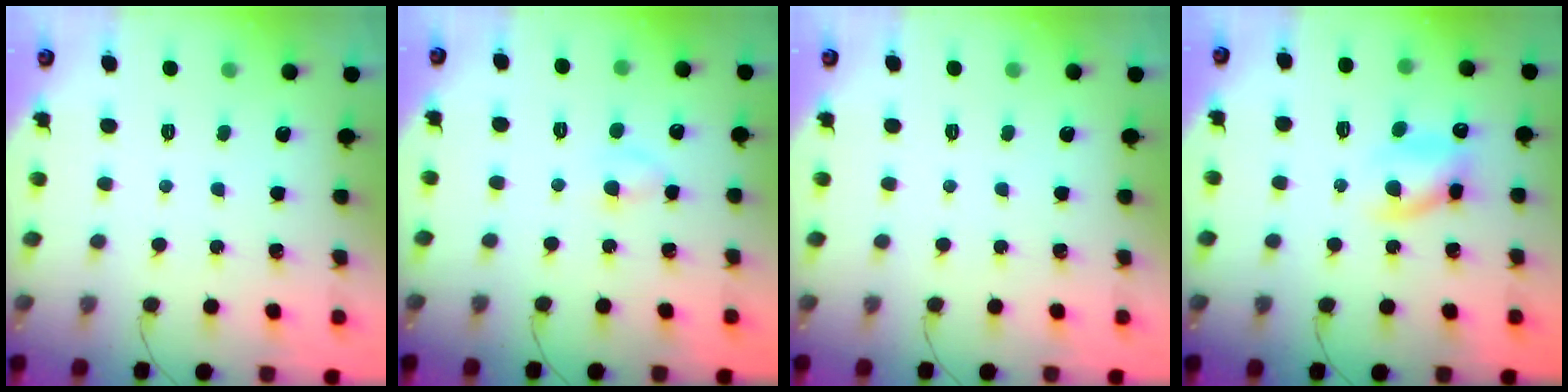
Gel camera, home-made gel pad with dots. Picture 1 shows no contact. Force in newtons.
{"total": 2.9, "press": 2.6, "slide": 1.1}
{"total": 0.0}
{"total": 8.9, "press": 8.6, "slide": 2.2}